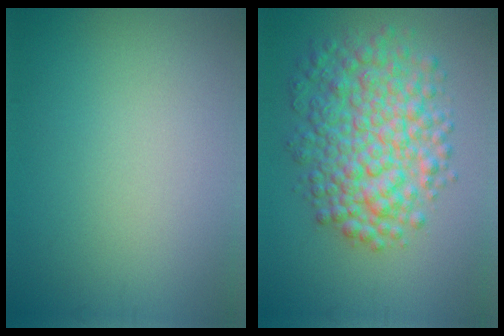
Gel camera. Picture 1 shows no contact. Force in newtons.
{"total": 7.9, "press": 7.9, "slide": 0.2}